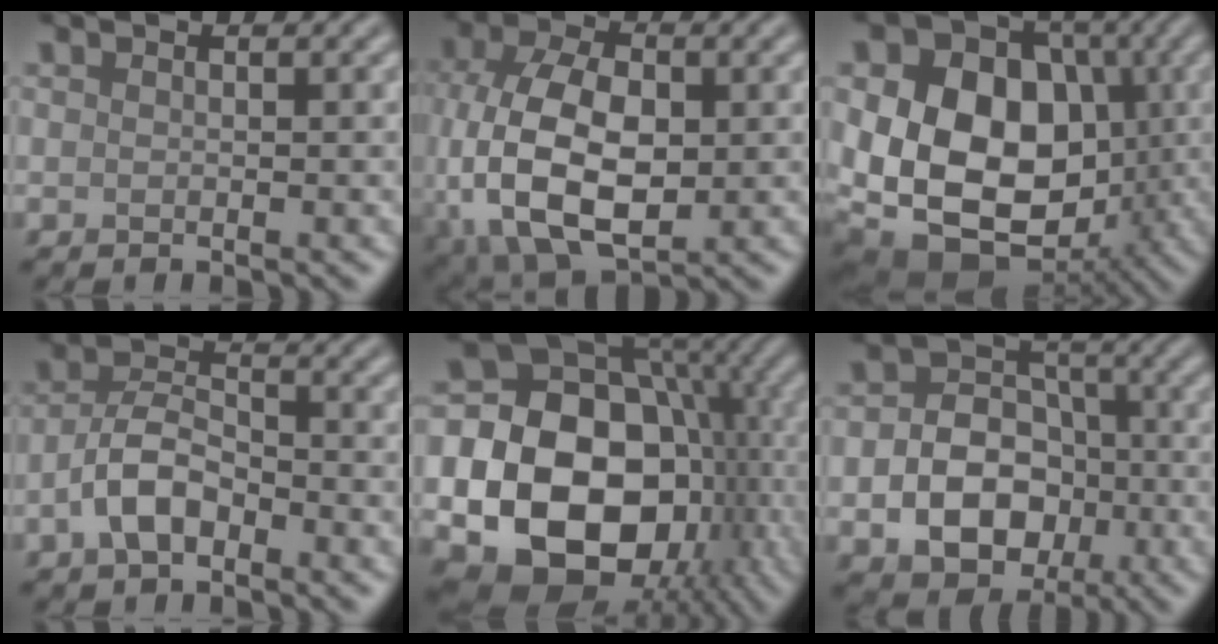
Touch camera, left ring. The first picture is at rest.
{"total": 11.6, "force": [-1.2, 7.2, 9.1], "torque": [-0.208, -0.013, -0.020]}
{"total": 18.1, "force": [-1.6, 14.1, 11.2], "torque": [-0.198, 0.003, -0.042]}
{"total": 4.2, "force": [-2.0, 2.2, 3.0], "torque": [-0.057, 0.010, -0.046]}
{"total": 20.7, "force": [-3.9, 17.0, 11.2], "torque": [-0.180, -0.010, -0.079]}
{"total": 8.5, "force": [-2.1, 6.5, 5.1], "torque": [-0.063, -0.013, -0.045]}